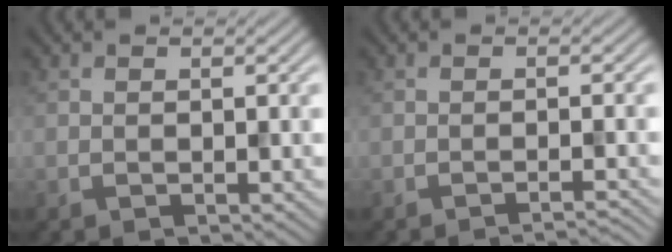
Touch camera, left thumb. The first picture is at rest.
{"total": 2.1, "force": [-1.7, 0.2, 1.2], "torque": [-0.007, 0.003, -0.034]}